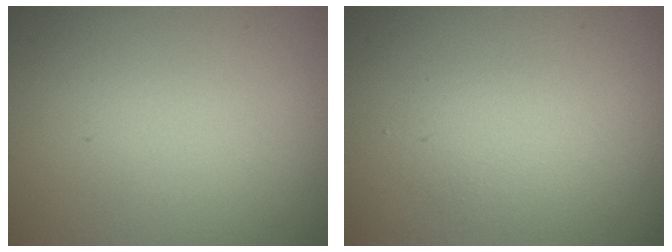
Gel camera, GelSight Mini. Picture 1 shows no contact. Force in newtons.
{"total": 1.7, "press": 1.7, "slide": 0.1}